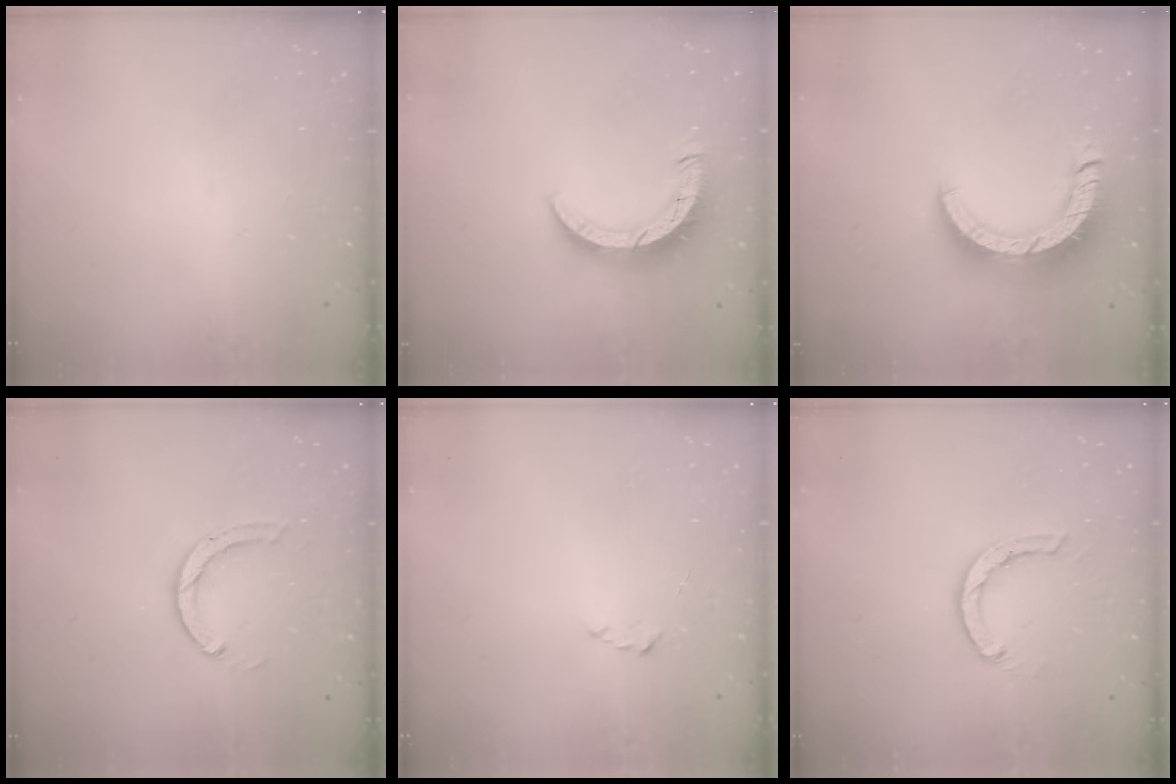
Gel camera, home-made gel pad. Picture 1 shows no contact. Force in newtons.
{"total": 8.4, "press": 8.3, "slide": 0.6}
{"total": 13.5, "press": 13.4, "slide": 1.5}
{"total": 3.0, "press": 3.0, "slide": 0.3}
{"total": 2.2, "press": 2.1, "slide": 0.3}
{"total": 4.0, "press": 4.0, "slide": 0.4}